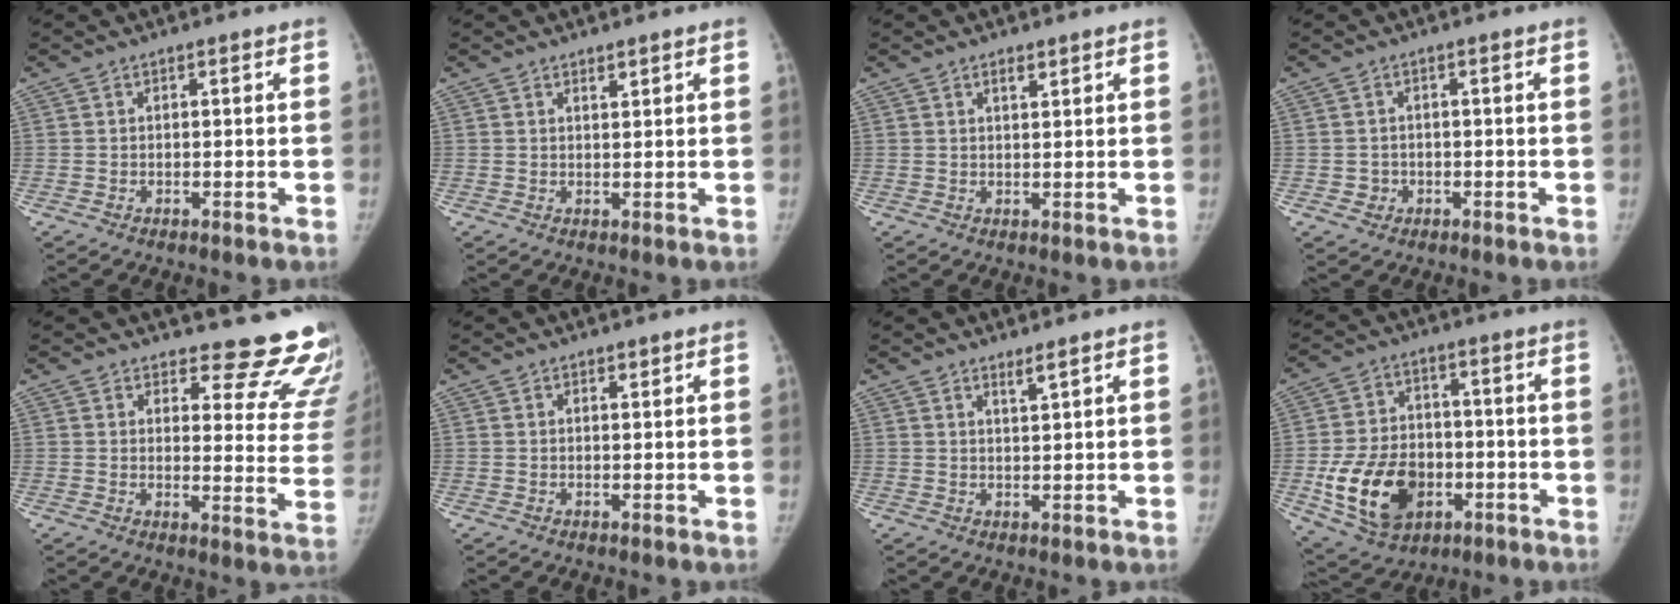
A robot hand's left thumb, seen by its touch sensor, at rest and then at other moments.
{"total": 1.1, "force": [0.9, 0.3, 0.5], "torque": [-0.005, -0.007, 0.016]}
{"total": 1.7, "force": [1.2, 0.6, 1.0], "torque": [-0.012, -0.007, 0.019]}
{"total": 2.2, "force": [-0.7, 2.1, 0.4], "torque": [0.004, 0.007, -0.009]}
{"total": 16.4, "force": [15.4, 4.7, 3.0], "torque": [0.021, -0.156, 0.155]}
{"total": 0.7, "force": [0.6, 0.3, 0.3], "torque": [-0.003, -0.005, 0.009]}
{"total": 1.9, "force": [1.6, 0.0, 1.1], "torque": [-0.018, -0.017, 0.030]}
{"total": 16.3, "force": [-4.3, 11.7, 10.5], "torque": [-0.159, 0.011, -0.060]}